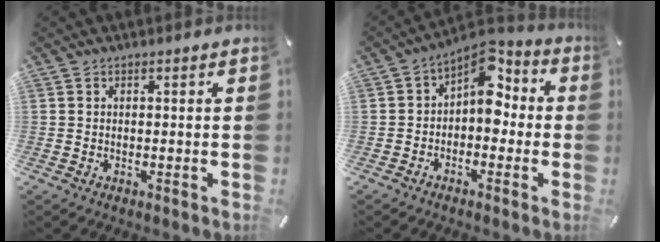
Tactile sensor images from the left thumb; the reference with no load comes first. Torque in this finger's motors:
{"motor_torque": [0.26, 0.74, 0.67, -0.44, 0.28]}